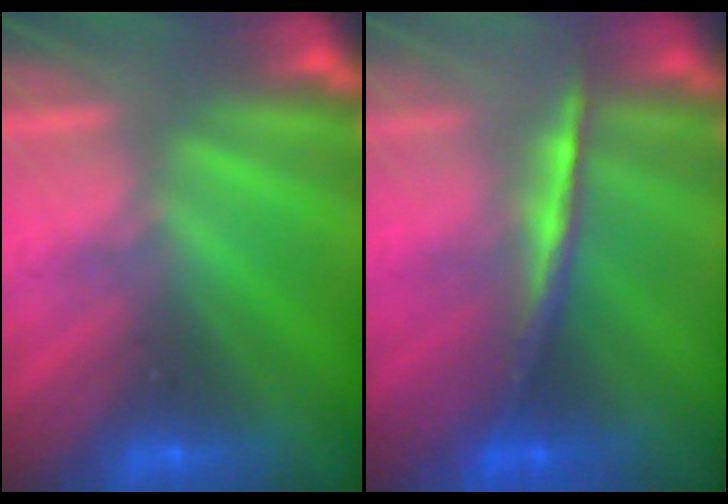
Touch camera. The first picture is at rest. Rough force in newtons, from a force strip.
{"total": 1.5}